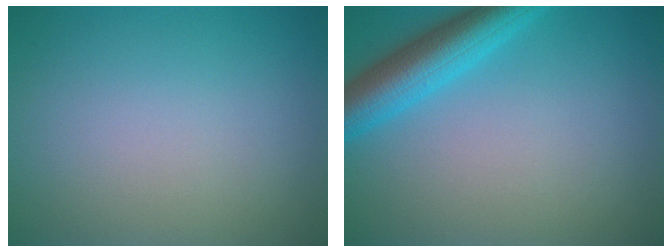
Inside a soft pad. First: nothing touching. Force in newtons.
{"total": 5.3, "press": 5.3, "slide": 0.3}